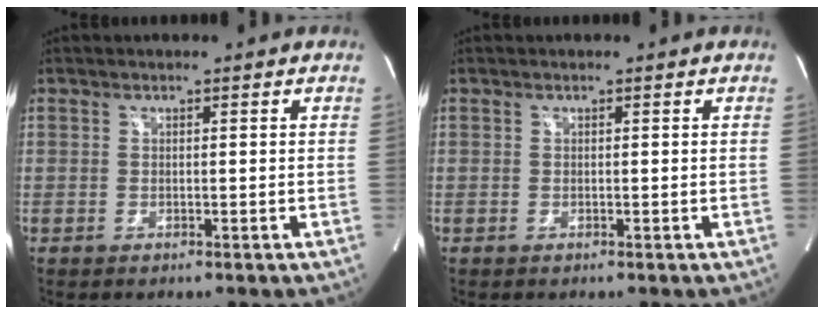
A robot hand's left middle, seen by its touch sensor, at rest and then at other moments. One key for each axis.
{"total": 0.0}